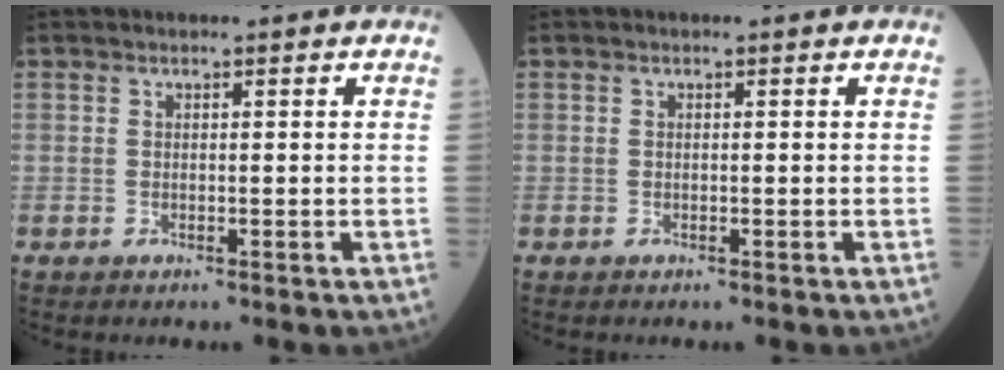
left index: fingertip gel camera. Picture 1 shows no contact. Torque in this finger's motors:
{"motor_torque": [0.06, 0.05, 0.02, 0.01]}